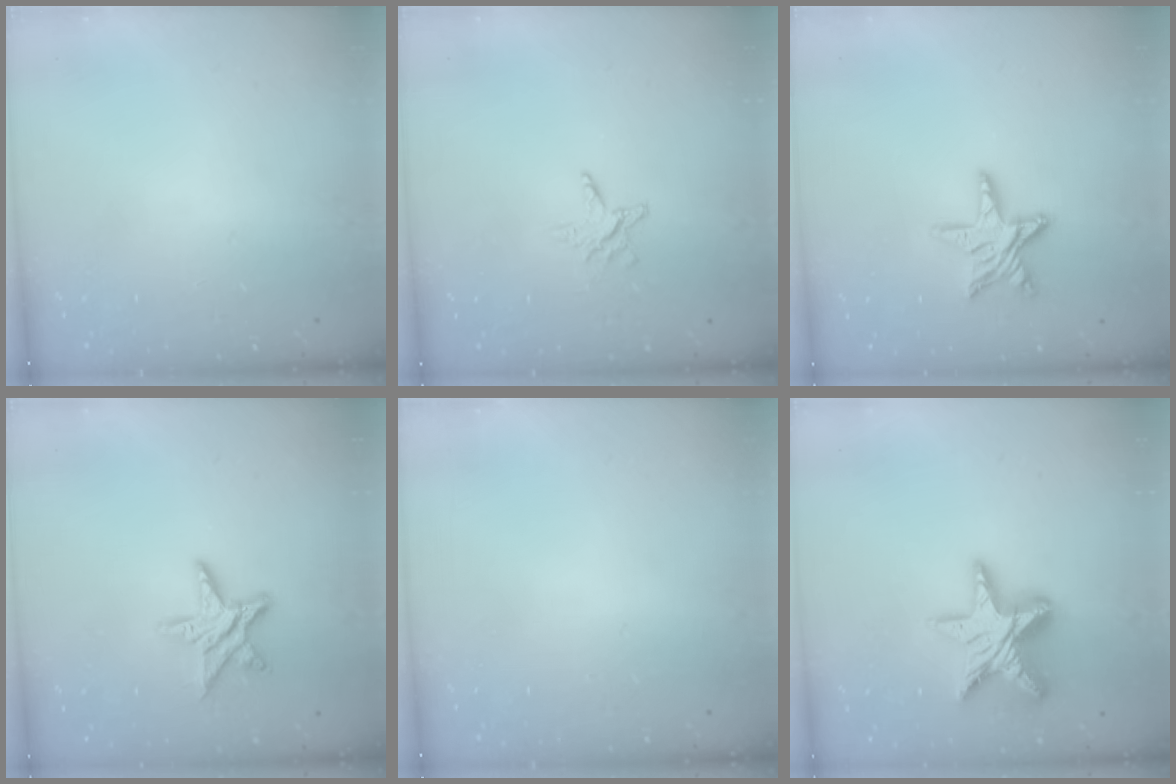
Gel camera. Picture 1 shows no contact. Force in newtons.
{"total": 4.0, "press": 3.9, "slide": 0.4}
{"total": 11.1, "press": 11.1, "slide": 1.0}
{"total": 10.4, "press": 10.4, "slide": 0.5}
{"total": 0.0}
{"total": 16.1, "press": 16.0, "slide": 1.3}